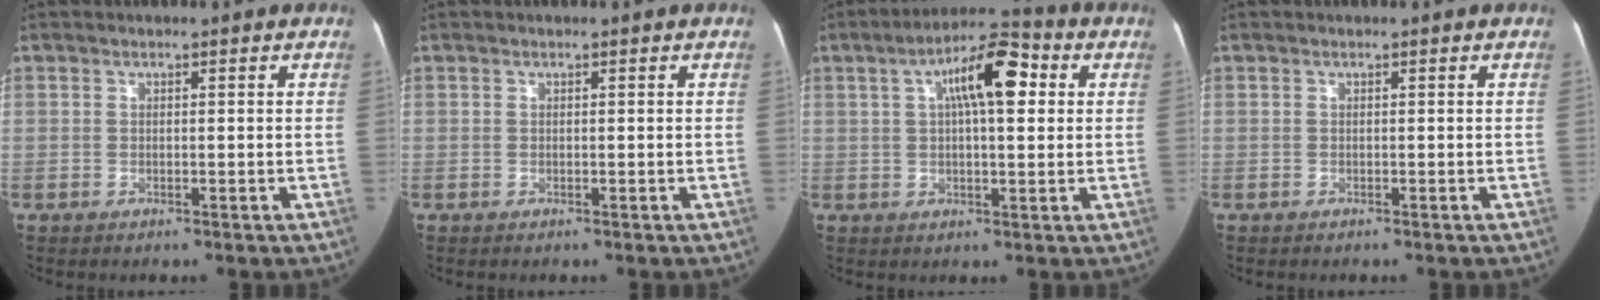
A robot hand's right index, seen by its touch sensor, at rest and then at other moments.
{"total": 0.0}
{"total": 10.2, "force": [2.9, 2.9, 9.4], "torque": [-0.159, 0.035, 0.042]}
{"total": 0.0}